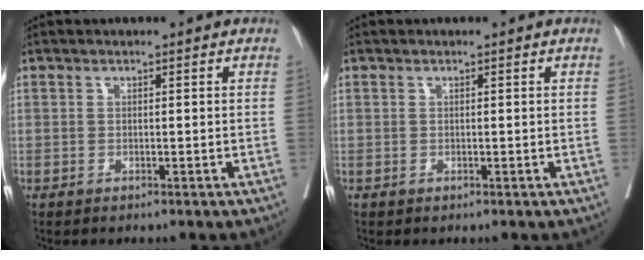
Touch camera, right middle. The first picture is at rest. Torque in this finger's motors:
{"motor_torque": [-0.06, -0.04, 0.00, 0.01]}